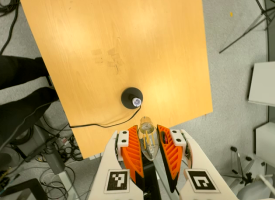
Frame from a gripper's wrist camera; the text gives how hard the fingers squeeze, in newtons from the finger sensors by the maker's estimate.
{"total": 12.8, "left": 14.2, "right": 11.5}